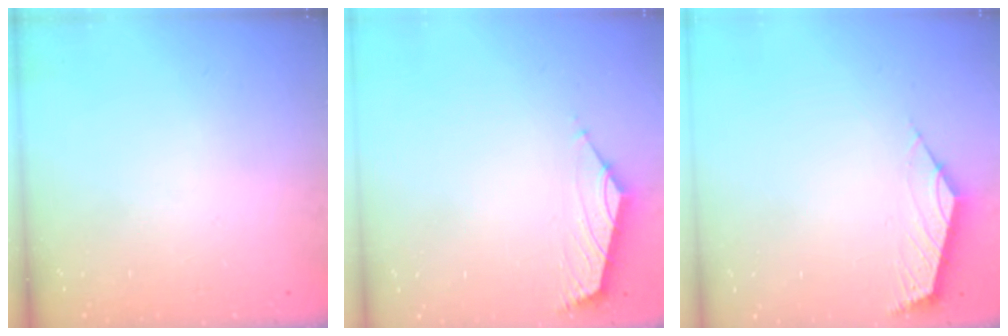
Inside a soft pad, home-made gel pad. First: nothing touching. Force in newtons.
{"total": 1.8, "press": 1.6, "slide": 0.7}
{"total": 2.5, "press": 2.5, "slide": 0.6}